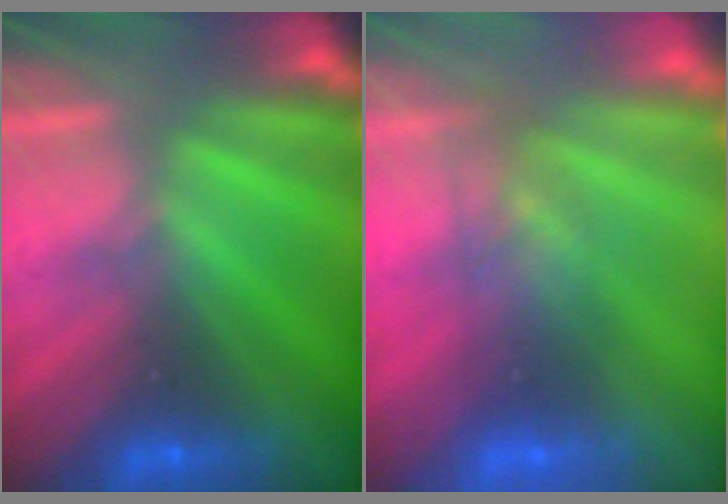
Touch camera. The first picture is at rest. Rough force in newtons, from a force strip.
{"total": 2.8}